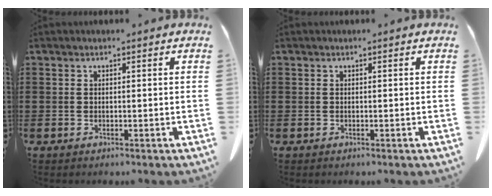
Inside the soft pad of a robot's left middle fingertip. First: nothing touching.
{"total": 0.0}